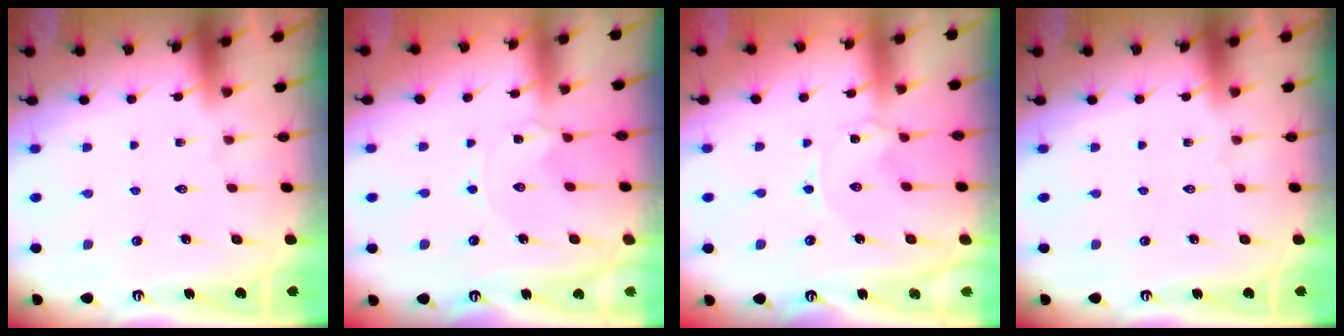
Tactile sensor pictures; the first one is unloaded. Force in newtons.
{"total": 2.8, "press": 2.8, "slide": 0.4}
{"total": 0.0}
{"total": 0.0}